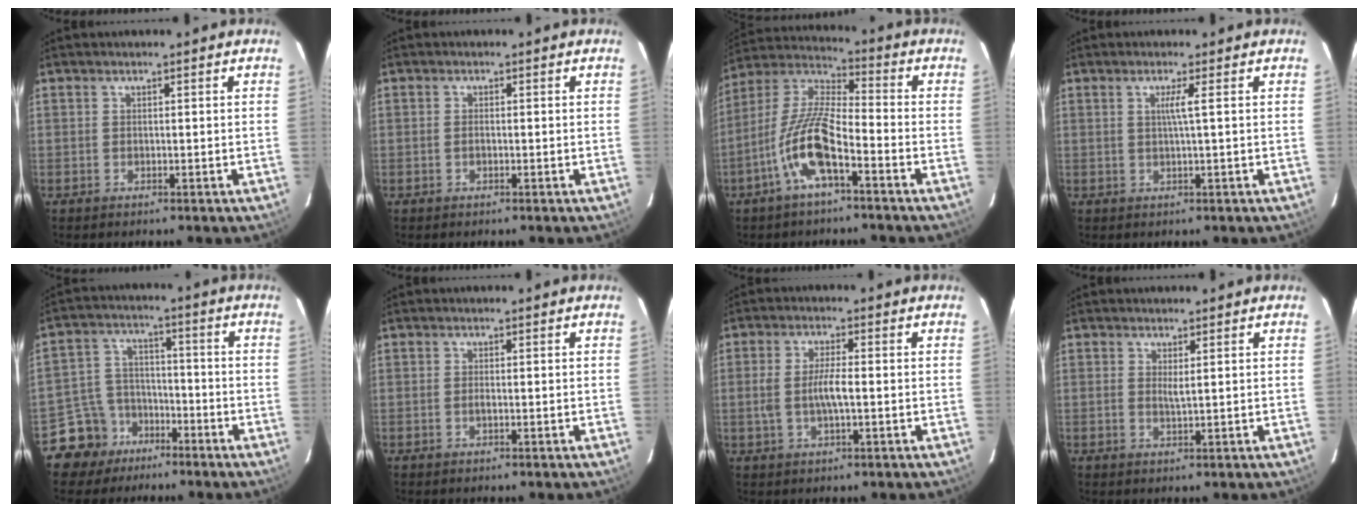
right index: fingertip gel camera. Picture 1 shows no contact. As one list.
[{"total": 0.9, "force": [-0.3, 0.5, 0.7], "torque": [-0.015, 0.001, -0.006]}, {"total": 12.1, "force": [-5.8, 2.9, 10.2], "torque": [-0.214, 0.001, -0.115]}, {"total": 2.1, "force": [0.4, -0.8, 1.9], "torque": [-0.032, -0.003, 0.009]}, {"total": 8.6, "force": [-5.7, 6.4, 0.6], "torque": [-0.032, 0.034, -0.095]}, {"total": 0.8, "force": [-0.3, 0.0, 0.7], "torque": [-0.013, 0.000, -0.005]}, {"total": 5.4, "force": [-0.7, 1.3, 5.2], "torque": [-0.101, 0.001, -0.011]}, {"total": 1.4, "force": [0.5, 0.1, 1.3], "torque": [-0.024, -0.003, 0.007]}]